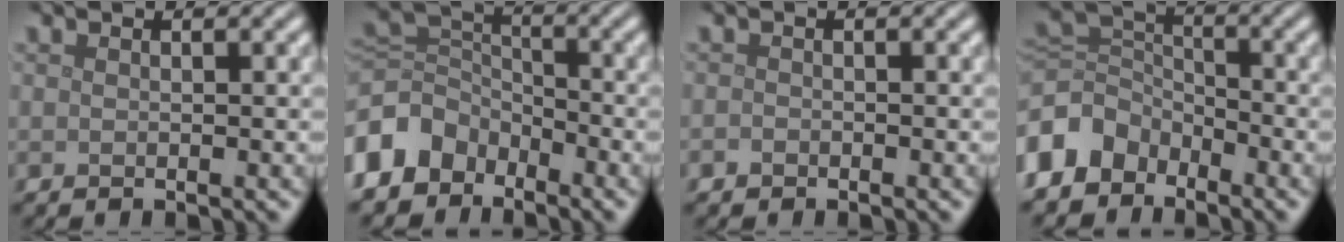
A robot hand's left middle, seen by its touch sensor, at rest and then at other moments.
{"total": 6.1, "force": [-3.9, 4.3, 1.8], "torque": [-0.037, 0.001, -0.092]}
{"total": 0.6, "force": [-0.4, 0.4, 0.1], "torque": [-0.001, -0.003, -0.009]}
{"total": 5.5, "force": [-3.6, 3.8, 1.6], "torque": [-0.032, 0.002, -0.087]}